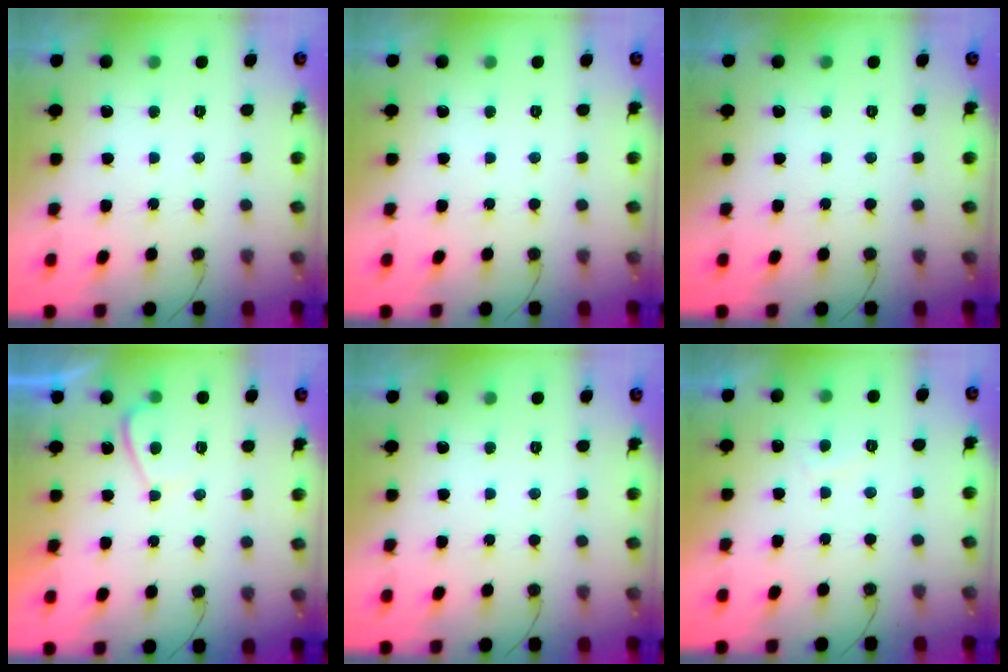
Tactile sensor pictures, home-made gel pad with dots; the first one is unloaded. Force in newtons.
{"total": 0.0}
{"total": 0.0}
{"total": 1.8, "press": 1.7, "slide": 0.6}
{"total": 0.0}
{"total": 0.7, "press": 0.5, "slide": 0.5}